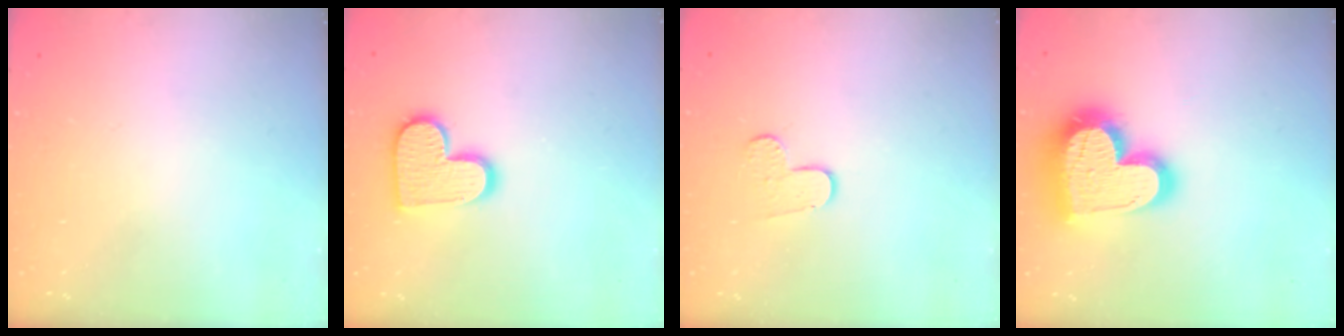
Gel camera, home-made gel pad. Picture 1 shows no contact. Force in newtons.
{"total": 13.0, "press": 12.9, "slide": 0.9}
{"total": 5.7, "press": 5.7, "slide": 0.5}
{"total": 22.6, "press": 22.5, "slide": 1.8}